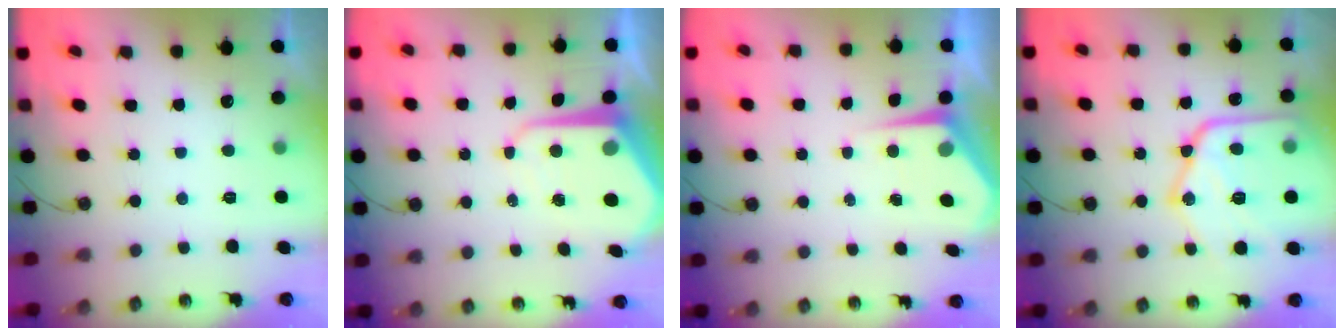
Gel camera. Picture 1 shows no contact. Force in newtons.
{"total": 9.5, "press": 9.5, "slide": 0.7}
{"total": 4.4, "press": 4.4, "slide": 0.5}
{"total": 23.3, "press": 23.2, "slide": 2.4}